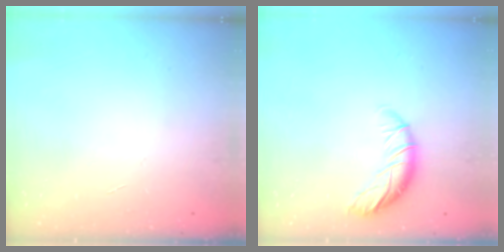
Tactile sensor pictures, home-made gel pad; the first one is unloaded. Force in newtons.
{"total": 9.8, "press": 9.7, "slide": 1.1}